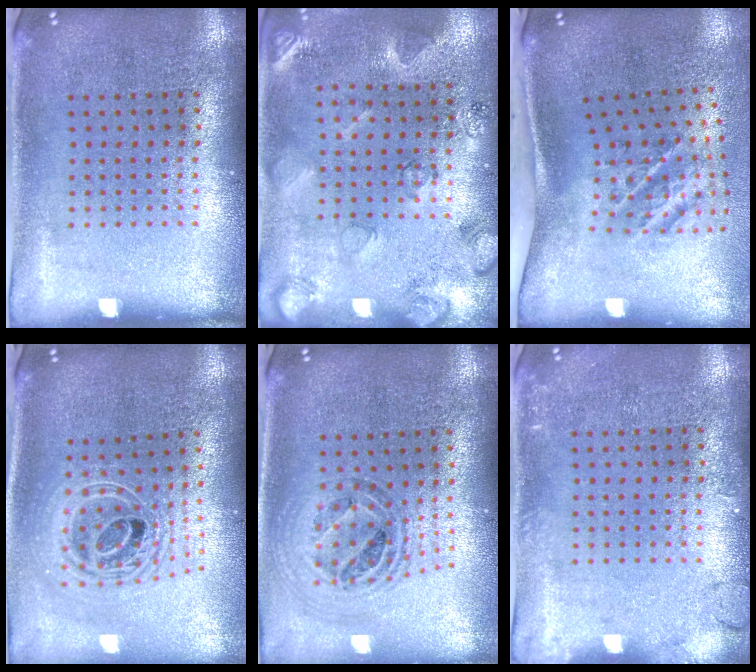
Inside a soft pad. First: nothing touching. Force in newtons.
{"total": 2.1, "press": 2.0, "slide": 0.8}
{"total": 2.4, "press": 1.3, "slide": 2.0}
{"total": 2.4, "press": 1.8, "slide": 1.6}
{"total": 1.0, "press": 1.0, "slide": 0.1}
{"total": 1.7, "press": 1.7, "slide": 0.3}